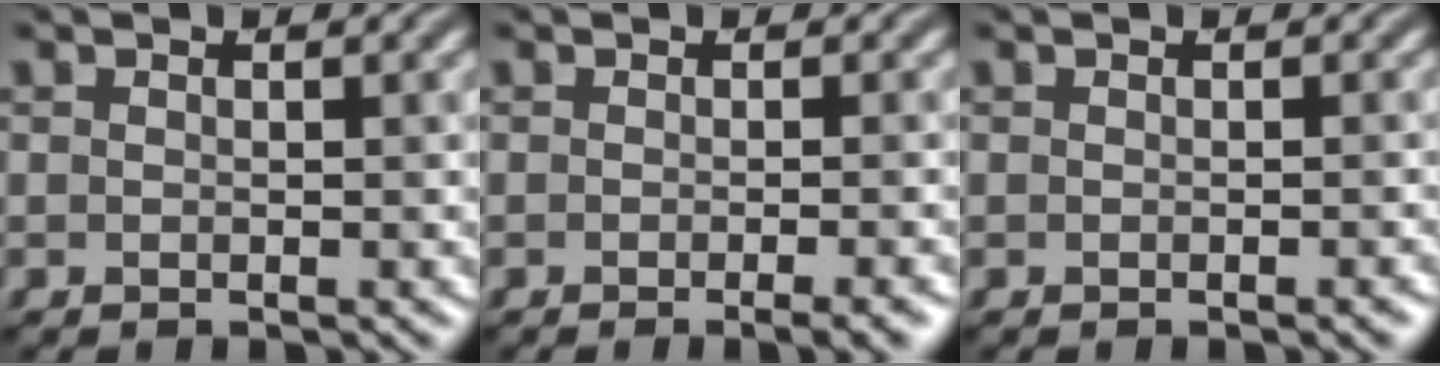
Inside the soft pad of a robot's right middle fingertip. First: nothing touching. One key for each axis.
{"total": 2.8, "fx": -1.2, "fy": 0.8, "fz": 2.3, "tx": -0.014, "ty": 0.001, "tz": -0.017}
{"total": 0.7, "fx": -0.4, "fy": 0.1, "fz": 0.6, "tx": -0.005, "ty": 0.001, "tz": -0.005}